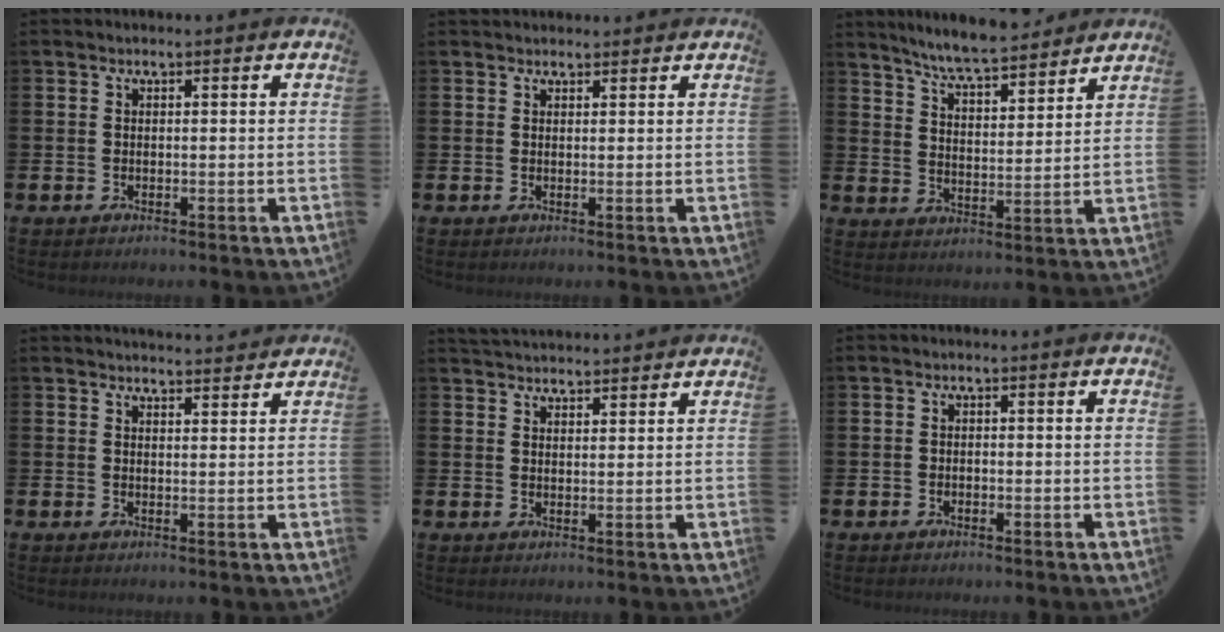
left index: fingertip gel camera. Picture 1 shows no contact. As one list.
[{"total": 1.2, "force": [1.2, 0.4, 0.0], "torque": [0.009, 0.003, 0.019]}, {"total": 7.1, "force": [6.8, 0.2, 1.9], "torque": [-0.056, -0.045, 0.120]}, {"total": 2.8, "force": [2.8, 0.1, -0.1], "torque": [0.005, -0.020, 0.048]}, {"total": 3.4, "force": [3.3, 0.4, 0.1], "torque": [-0.007, -0.013, 0.062]}, {"total": 0.6, "force": [-0.4, 0.5, 0.1], "torque": [-0.007, 0.003, -0.008]}]